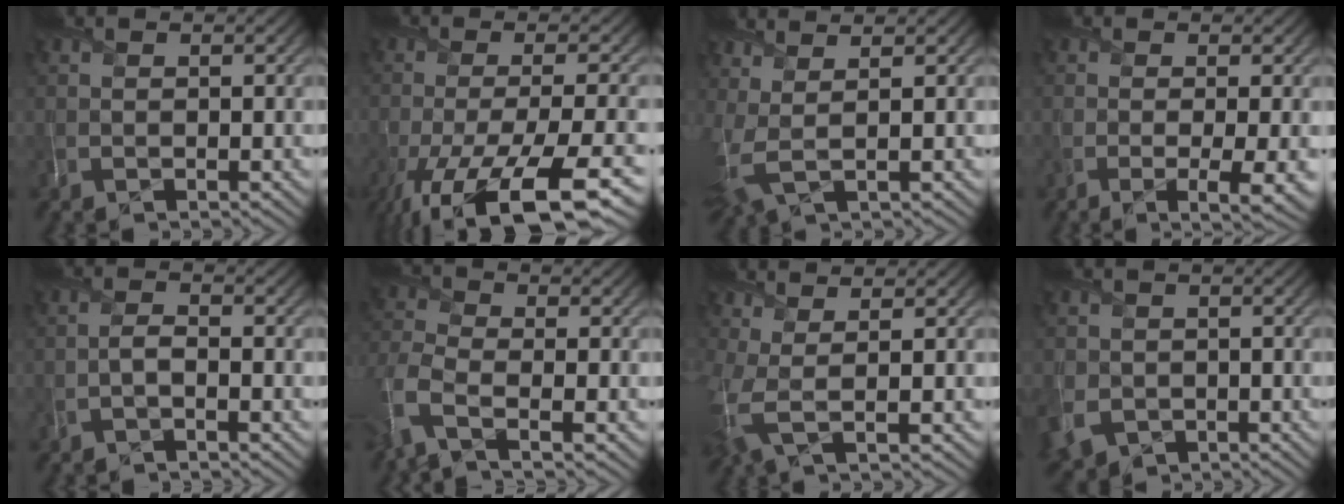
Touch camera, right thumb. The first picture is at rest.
{"total": 14.6, "force": [-8.4, 4.4, 11.1], "torque": [-0.213, -0.031, -0.126]}
{"total": 4.5, "force": [2.0, 1.2, 3.9], "torque": [-0.091, 0.007, 0.039]}
{"total": 4.8, "force": [-1.3, 0.8, 4.5], "torque": [-0.068, -0.003, -0.017]}
{"total": 1.2, "force": [-0.6, 0.2, 1.0], "torque": [-0.020, 0.007, -0.019]}
{"total": 6.1, "force": [-3.4, 2.3, 4.5], "torque": [-0.115, -0.014, -0.085]}
{"total": 4.5, "force": [0.9, 1.3, 4.2], "torque": [-0.099, 0.000, 0.010]}
{"total": 5.7, "force": [-2.1, 4.7, 2.5], "torque": [-0.063, -0.021, -0.035]}